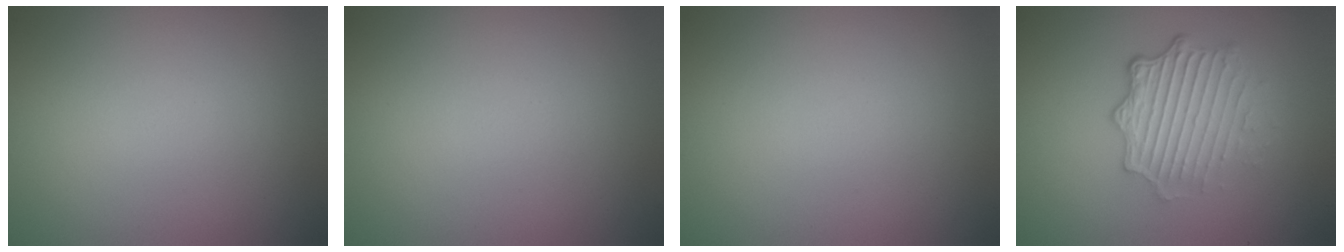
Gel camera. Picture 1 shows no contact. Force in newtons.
{"total": 0.0}
{"total": 0.0}
{"total": 5.0, "press": 3.6, "slide": 3.5}